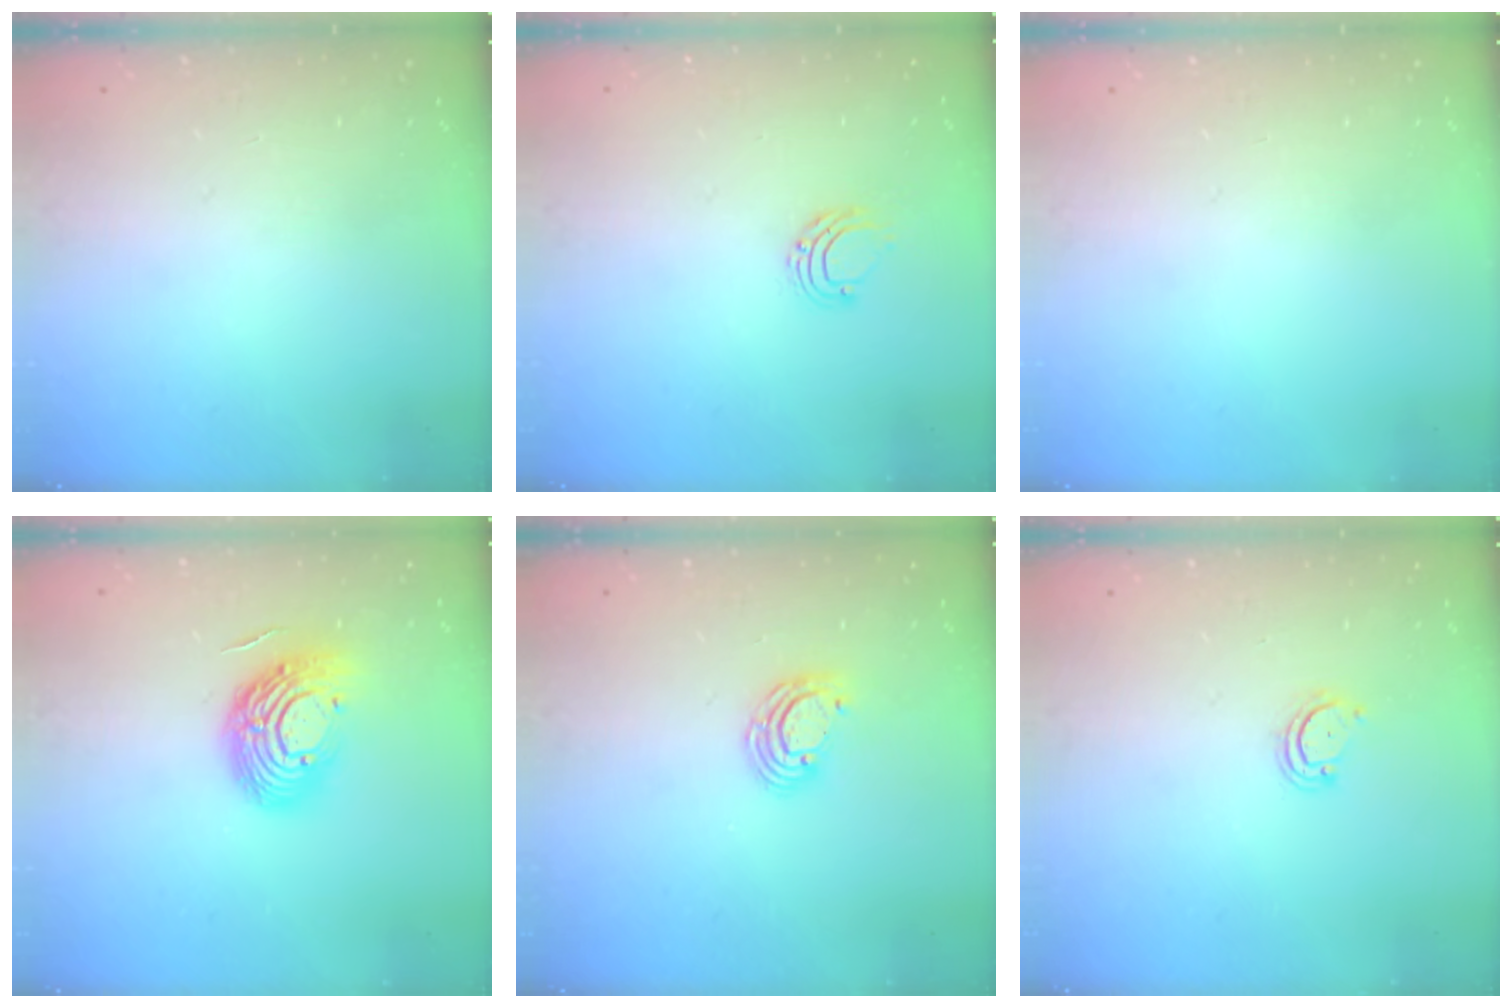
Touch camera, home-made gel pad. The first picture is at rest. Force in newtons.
{"total": 5.7, "press": 5.7, "slide": 0.4}
{"total": 0.0}
{"total": 14.4, "press": 14.3, "slide": 1.2}
{"total": 6.5, "press": 6.5, "slide": 0.6}
{"total": 4.1, "press": 4.0, "slide": 0.4}